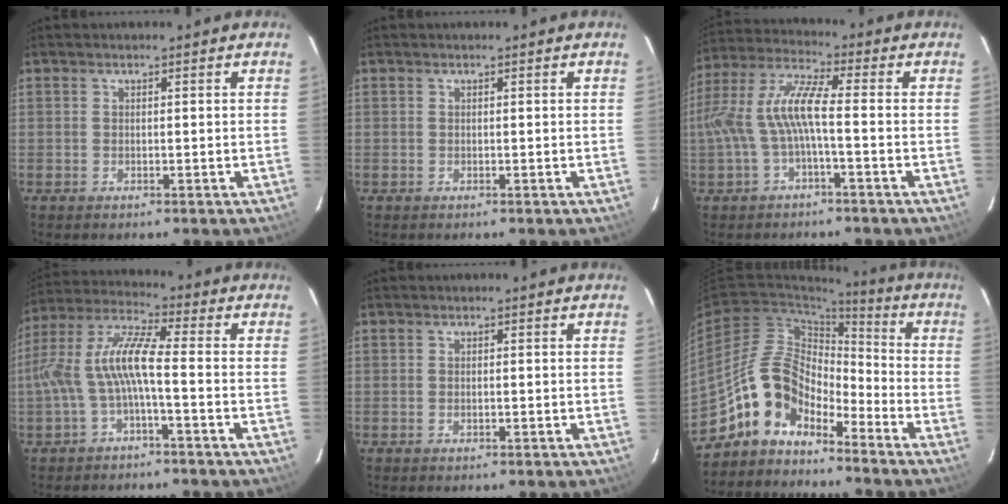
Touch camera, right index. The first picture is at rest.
{"total": 0.0}
{"total": 9.5, "force": [-2.1, 1.8, 9.1], "torque": [-0.197, 0.010, -0.036]}
{"total": 9.7, "force": [-2.4, 1.8, 9.2], "torque": [-0.201, 0.014, -0.046]}
{"total": 0.5, "force": [-0.2, 0.2, 0.5], "torque": [-0.009, 0.002, -0.005]}
{"total": 11.2, "force": [-8.4, 5.6, 4.8], "torque": [-0.091, 0.033, -0.167]}